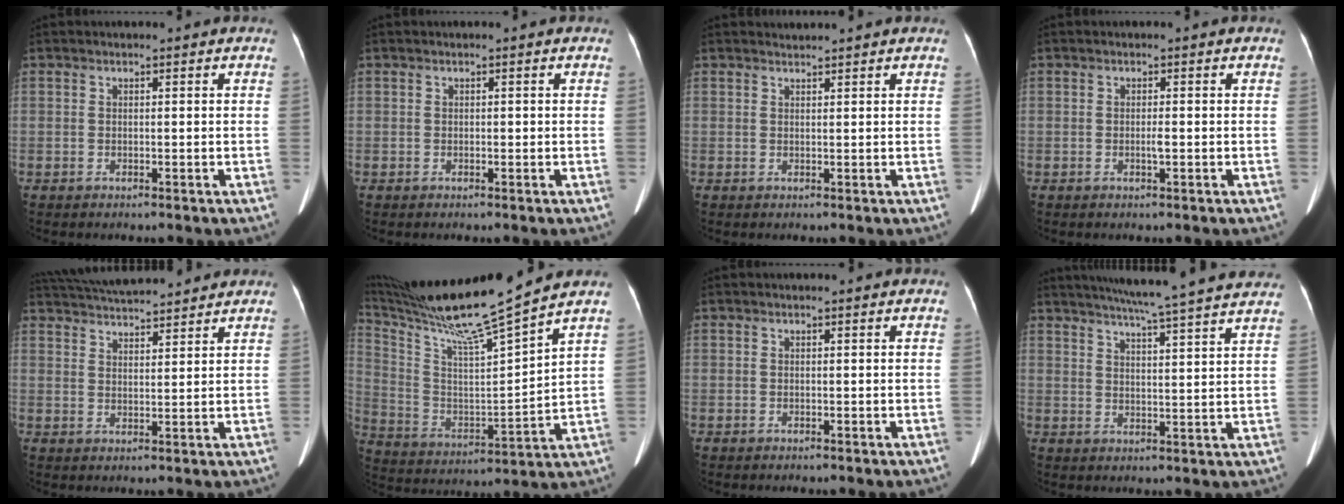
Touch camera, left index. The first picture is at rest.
{"total": 0.0}
{"total": 1.0, "force": [1.0, -0.2, -0.2], "torque": [-0.006, 0.006, 0.021]}
{"total": 0.9, "force": [-0.3, 0.0, 0.9], "torque": [-0.019, -0.001, -0.004]}
{"total": 13.1, "force": [12.2, 1.8, 4.6], "torque": [-0.090, 0.034, 0.188]}
{"total": 19.7, "force": [16.9, -2.5, 9.8], "torque": [-0.190, -0.032, 0.297]}
{"total": 0.0}
{"total": 19.2, "force": [17.0, -0.8, 8.8], "torque": [-0.144, -0.006, 0.216]}